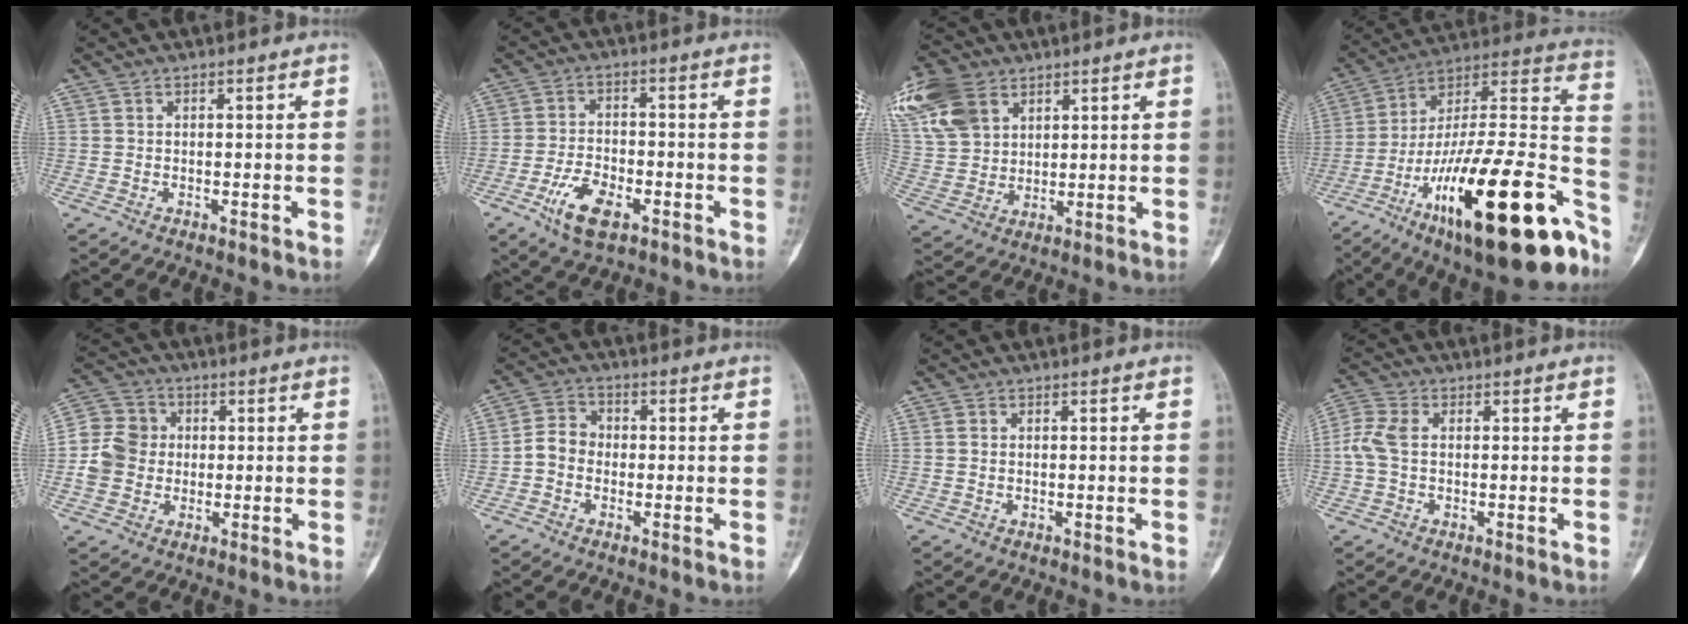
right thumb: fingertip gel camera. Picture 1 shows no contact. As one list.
[{"total": 8.3, "force": [-4.2, 3.9, 6.0], "torque": [-0.109, 0.014, -0.075]}, {"total": 13.4, "force": [6.6, 9.6, 6.6], "torque": [-0.135, -0.005, 0.135]}, {"total": 35.0, "force": [-16.2, 10.9, 29.0], "torque": [-0.376, 0.074, -0.252]}, {"total": 9.2, "force": [-0.5, 8.4, 3.5], "torque": [-0.053, 0.023, -0.017]}, {"total": 4.9, "force": [-1.2, 4.0, 2.5], "torque": [-0.029, 0.019, -0.034]}, {"total": 0.8, "force": [0.1, 0.8, -0.1], "torque": [0.000, 0.000, 0.000]}, {"total": 5.1, "force": [0.1, 3.7, 3.5], "torque": [-0.097, 0.014, -0.006]}]